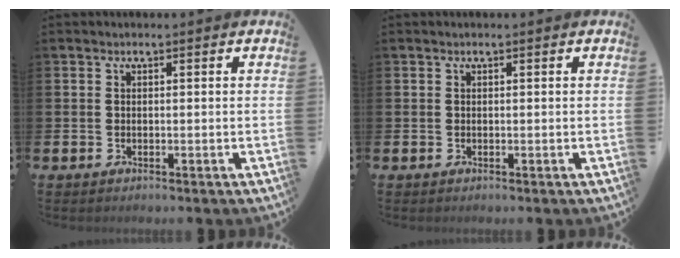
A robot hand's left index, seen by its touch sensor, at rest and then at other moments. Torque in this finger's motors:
{"motor_torque": [-1.08, -1.05, -1.05, -0.07]}